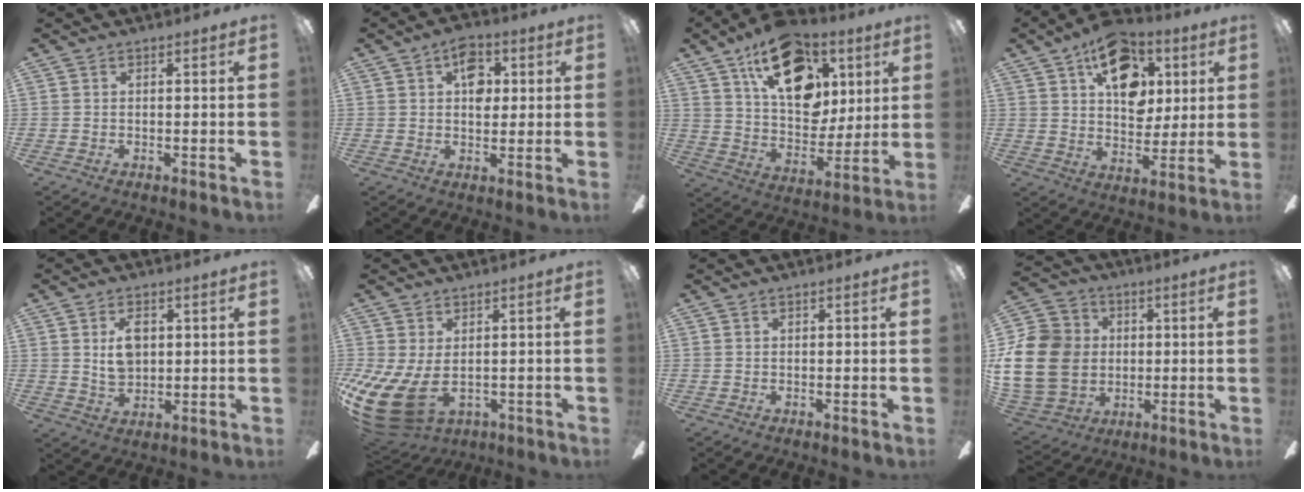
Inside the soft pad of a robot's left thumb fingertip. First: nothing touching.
{"total": 7.5, "force": [2.7, 4.9, 4.9], "torque": [-0.055, -0.003, 0.041]}
{"total": 23.2, "force": [11.3, 14.4, 14.3], "torque": [-0.207, -0.050, 0.202]}
{"total": 17.6, "force": [8.2, 11.7, 10.2], "torque": [-0.137, -0.026, 0.147]}
{"total": 7.3, "force": [1.8, 4.9, 5.1], "torque": [-0.097, -0.002, 0.026]}
{"total": 12.4, "force": [-2.1, 7.3, 9.9], "torque": [-0.220, -0.013, -0.027]}
{"total": 0.0}
{"total": 18.8, "force": [0.1, 16.4, 9.2], "torque": [-0.205, 0.011, 0.012]}